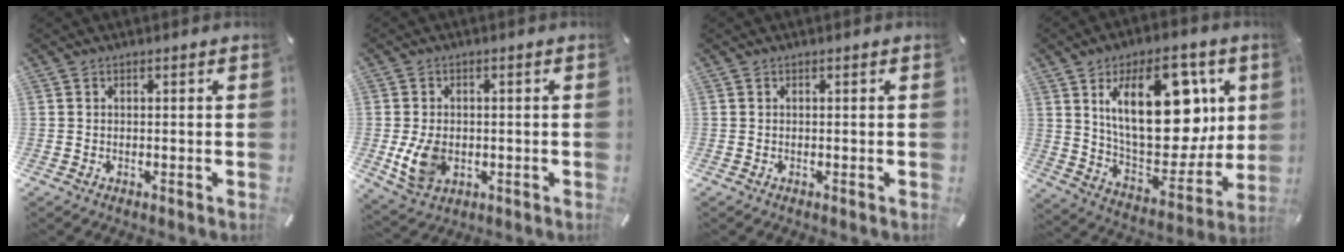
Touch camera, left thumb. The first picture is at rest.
{"total": 7.9, "force": [-1.1, 5.9, 5.1], "torque": [-0.109, -0.005, -0.021]}
{"total": 0.0}
{"total": 24.4, "force": [8.6, 13.0, 18.7], "torque": [-0.307, -0.043, 0.140]}